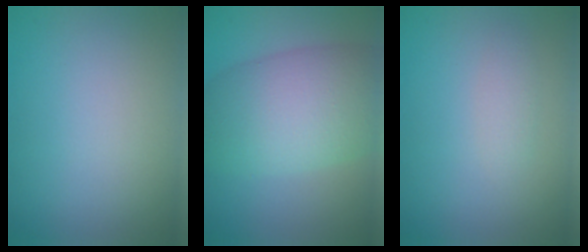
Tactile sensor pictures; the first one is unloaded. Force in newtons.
{"total": 9.2, "press": 9.2, "slide": 0.3}
{"total": 1.2, "press": 1.2, "slide": 0.1}